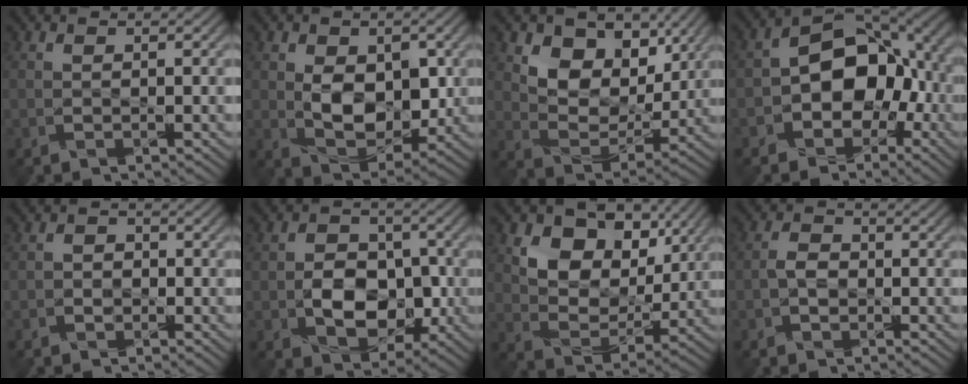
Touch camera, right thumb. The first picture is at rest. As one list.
[{"total": 7.8, "force": [0.4, 5.0, 5.9], "torque": [-0.109, -0.011, 0.008]}, {"total": 9.4, "force": [4.5, 6.5, 5.1], "torque": [-0.108, -0.016, 0.073]}, {"total": 12.4, "force": [-2.0, 8.9, 8.4], "torque": [-0.131, -0.006, -0.047]}, {"total": 1.7, "force": [-0.7, 1.4, 0.5], "torque": [0.003, 0.002, -0.019]}, {"total": 7.6, "force": [-1.7, 5.3, 5.1], "torque": [-0.084, -0.003, -0.033]}, {"total": 10.5, "force": [4.8, 7.3, 5.8], "torque": [-0.115, -0.012, 0.076]}, {"total": 2.6, "force": [-0.9, 1.9, 1.5], "torque": [-0.031, 0.002, -0.021]}]